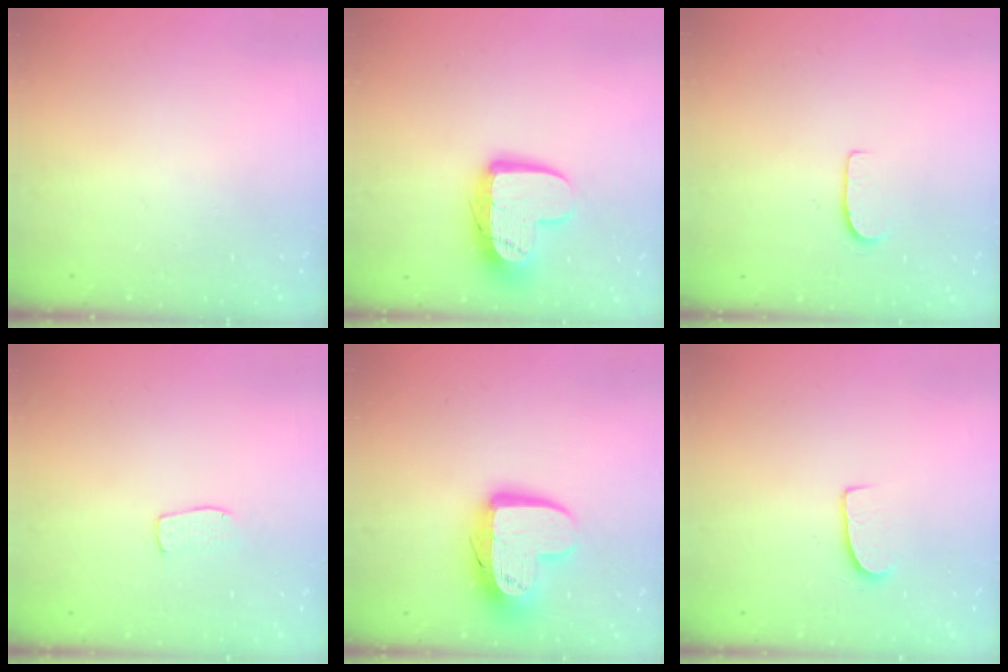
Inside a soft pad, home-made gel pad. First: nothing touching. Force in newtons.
{"total": 12.7, "press": 12.7, "slide": 1.0}
{"total": 5.9, "press": 5.8, "slide": 0.6}
{"total": 3.3, "press": 3.3, "slide": 0.2}
{"total": 14.3, "press": 14.3, "slide": 1.2}
{"total": 7.7, "press": 7.6, "slide": 0.7}